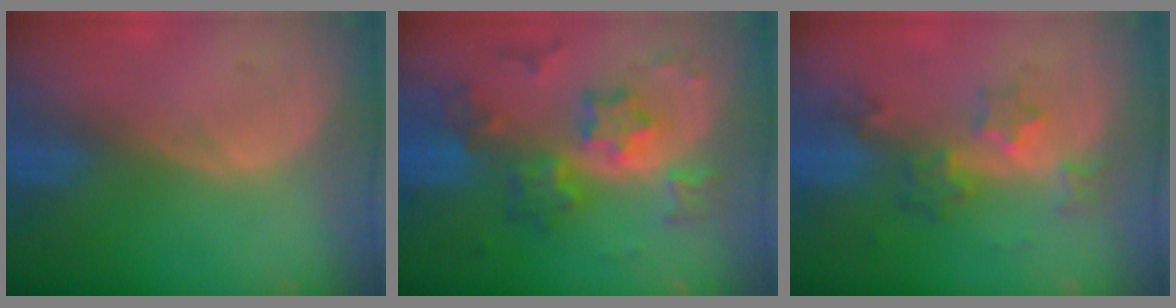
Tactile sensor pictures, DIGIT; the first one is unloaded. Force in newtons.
{"total": 9.4, "press": 9.4, "slide": 0.8}
{"total": 5.8, "press": 5.3, "slide": 2.3}